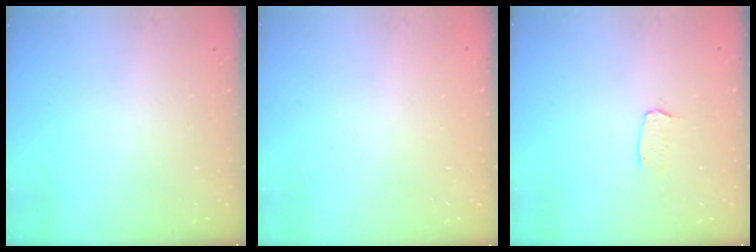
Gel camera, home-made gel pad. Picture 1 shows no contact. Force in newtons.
{"total": 0.0}
{"total": 2.9, "press": 2.9, "slide": 0.2}